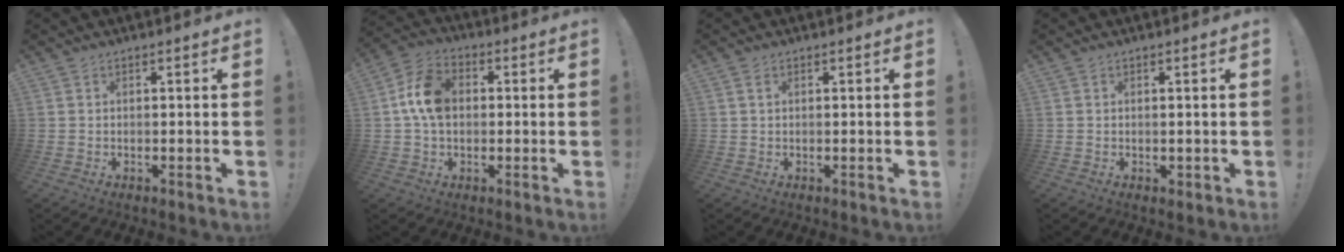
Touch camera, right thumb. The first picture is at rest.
{"total": 11.4, "force": [1.3, 8.1, 8.0], "torque": [-0.135, 0.014, 0.028]}
{"total": 1.3, "force": [0.5, 0.7, 1.0], "torque": [-0.012, -0.001, 0.008]}
{"total": 0.7, "force": [0.2, 0.5, 0.4], "torque": [-0.006, 0.001, 0.005]}